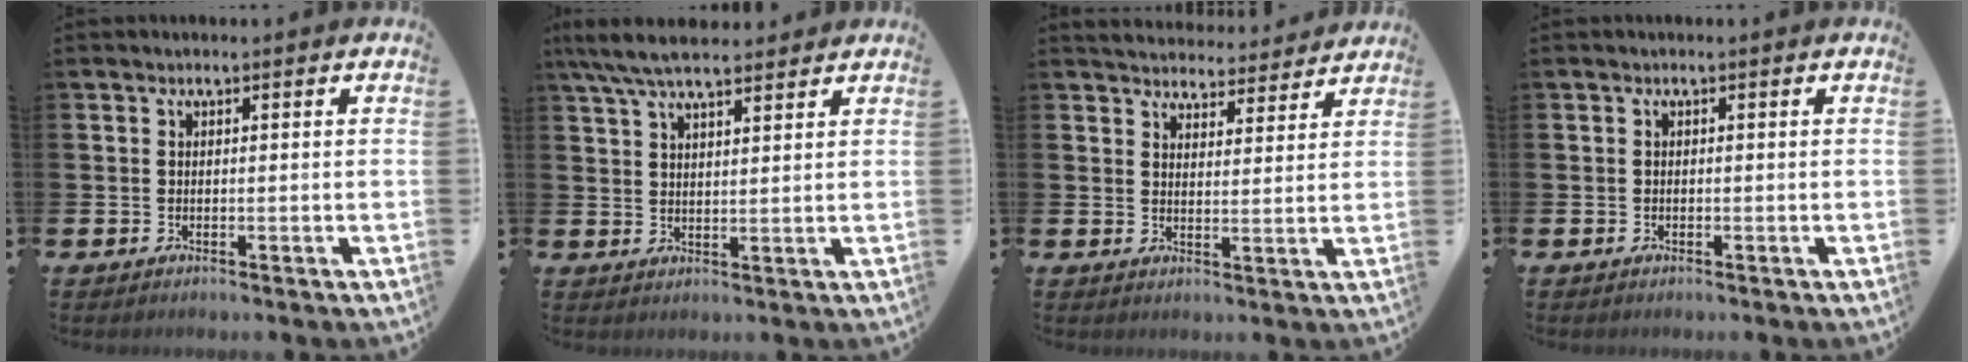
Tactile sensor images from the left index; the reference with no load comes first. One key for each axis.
{"total": 6.4, "fx": 5.7, "fy": 1.4, "fz": 2.7, "tx": -0.068, "ty": -0.015, "tz": 0.105}
{"total": 4.5, "fx": 4.4, "fy": 0.8, "fz": -0.2, "tx": -0.004, "ty": -0.035, "tz": 0.077}
{"total": 0.0}